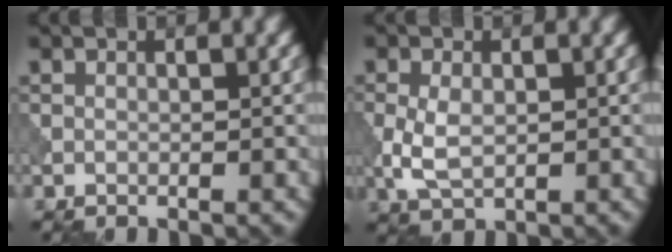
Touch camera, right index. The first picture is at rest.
{"total": 3.3, "force": [-0.3, 2.1, 2.6], "torque": [-0.065, -0.003, -0.002]}